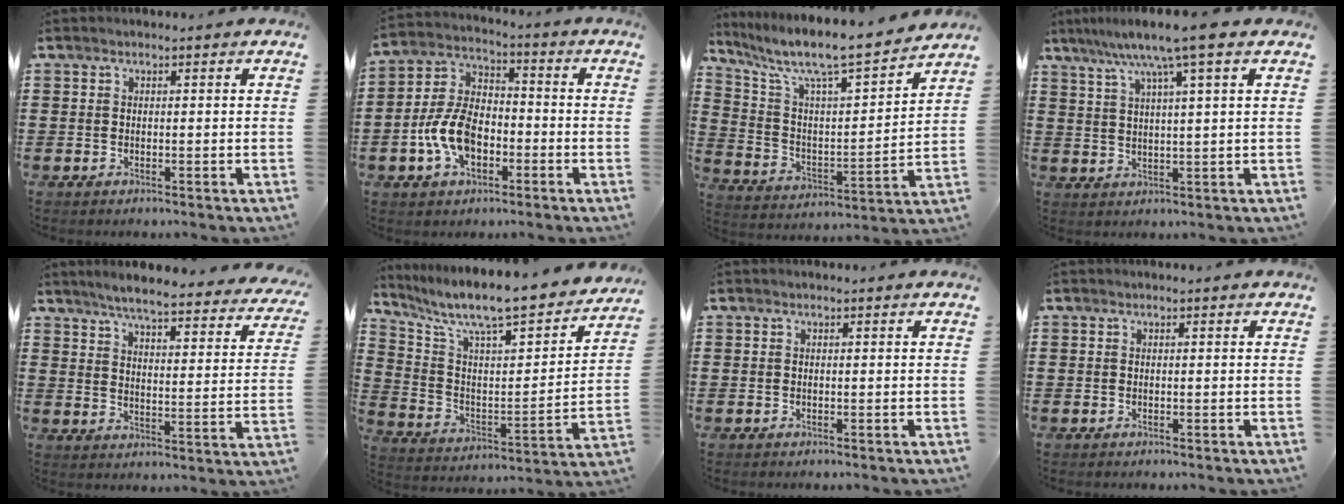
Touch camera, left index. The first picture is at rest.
{"total": 9.4, "force": [-3.5, 5.7, 6.6], "torque": [-0.168, 0.006, -0.072]}
{"total": 8.0, "force": [6.9, 0.9, 3.9], "torque": [-0.109, -0.056, 0.109]}
{"total": 7.5, "force": [4.6, -0.1, 5.9], "torque": [-0.128, -0.007, 0.074]}
{"total": 5.6, "force": [5.1, 0.0, 2.4], "torque": [-0.062, -0.038, 0.082]}
{"total": 8.4, "force": [7.5, 0.7, 3.7], "torque": [-0.100, -0.069, 0.119]}
{"total": 0.0}
{"total": 0.0}